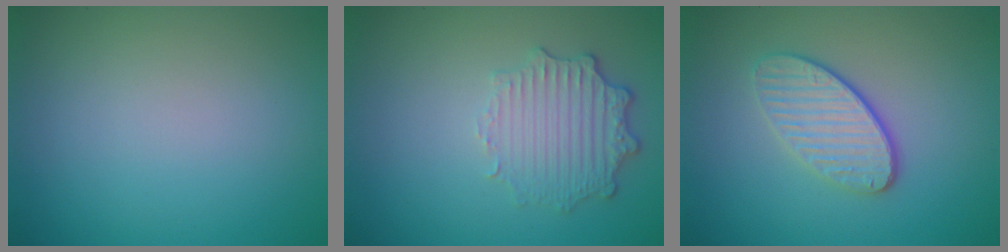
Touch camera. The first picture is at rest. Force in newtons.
{"total": 3.5, "press": 2.9, "slide": 2.1}
{"total": 3.5, "press": 3.0, "slide": 1.9}